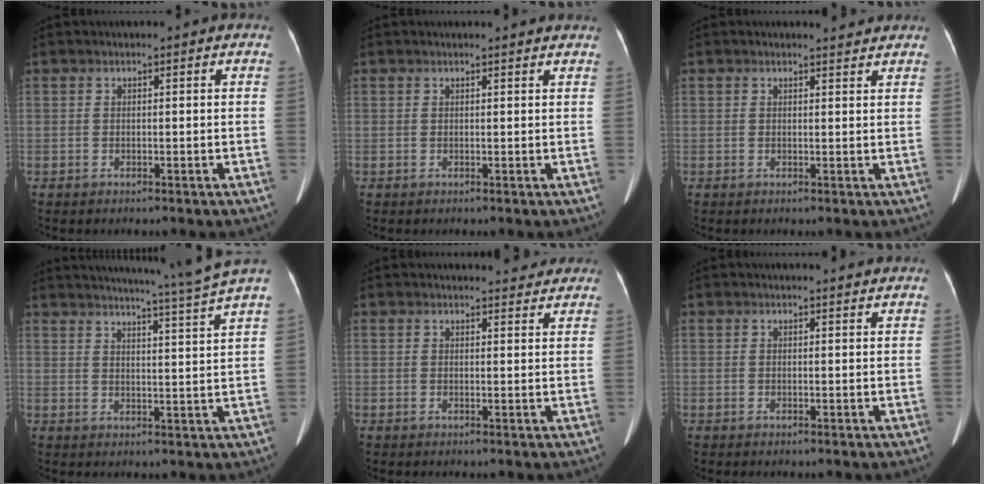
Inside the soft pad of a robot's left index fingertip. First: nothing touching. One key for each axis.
{"total": 3.6, "fx": 3.5, "fy": 0.0, "fz": 0.9, "tx": -0.013, "ty": 0.007, "tz": 0.031}
{"total": 1.9, "fx": 1.9, "fy": 0.1, "fz": 0.0, "tx": -0.007, "ty": -0.006, "tz": 0.022}
{"total": 12.6, "fx": 11.2, "fy": -3.2, "fz": 4.9, "tx": -0.081, "ty": -0.050, "tz": 0.142}
{"total": 5.5, "fx": 5.3, "fy": 1.1, "fz": 1.1, "tx": -0.007, "ty": 0.003, "tz": 0.050}
{"total": 2.8, "fx": 2.7, "fy": 0.0, "fz": 0.6, "tx": -0.010, "ty": 0.003, "tz": 0.026}